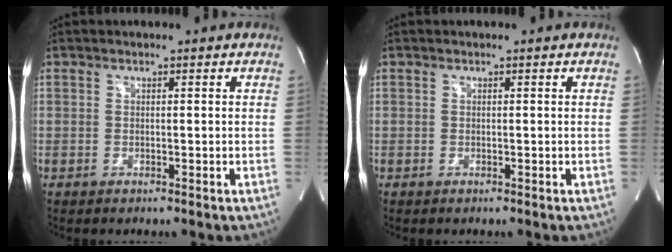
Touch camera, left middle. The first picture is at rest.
{"total": 0.0}